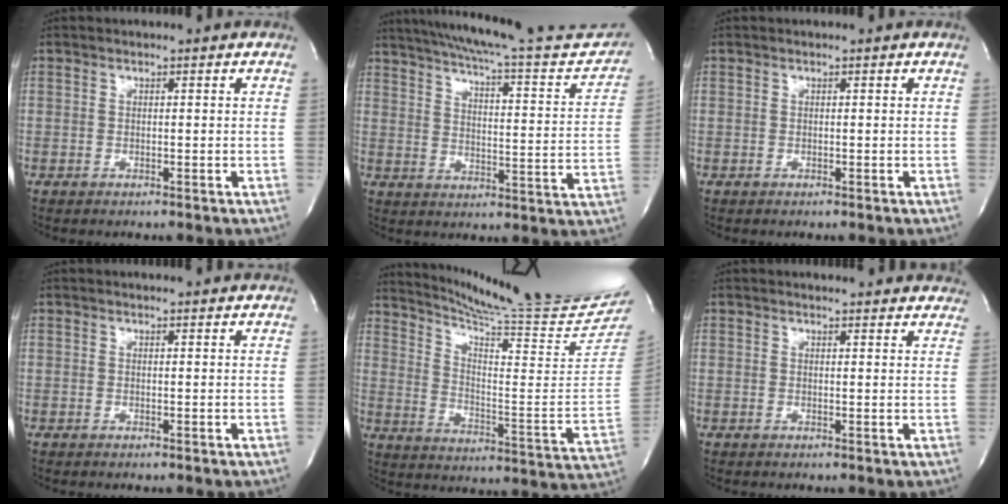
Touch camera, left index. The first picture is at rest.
{"total": 25.5, "force": [22.9, 3.1, 10.8], "torque": [-0.166, -0.051, 0.283]}
{"total": 0.0}
{"total": 2.0, "force": [2.0, 0.1, 0.3], "torque": [-0.010, 0.002, 0.017]}
{"total": 22.9, "force": [21.2, -2.0, 8.4], "torque": [-0.147, -0.129, 0.293]}
{"total": 10.7, "force": [10.1, 2.2, 2.5], "torque": [-0.011, -0.005, 0.096]}